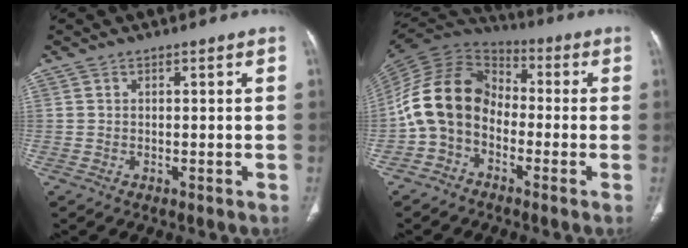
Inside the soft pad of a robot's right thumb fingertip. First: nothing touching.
{"total": 13.5, "force": [-3.2, 10.0, 8.5], "torque": [-0.156, 0.057, -0.078]}